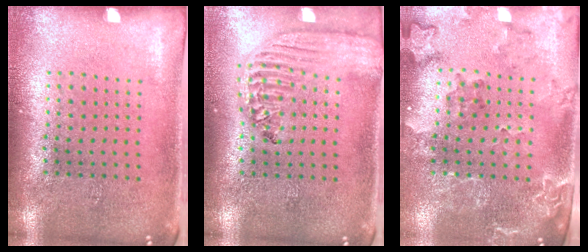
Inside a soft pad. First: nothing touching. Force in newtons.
{"total": 2.2, "press": 1.9, "slide": 1.1}
{"total": 2.0, "press": 1.9, "slide": 0.7}